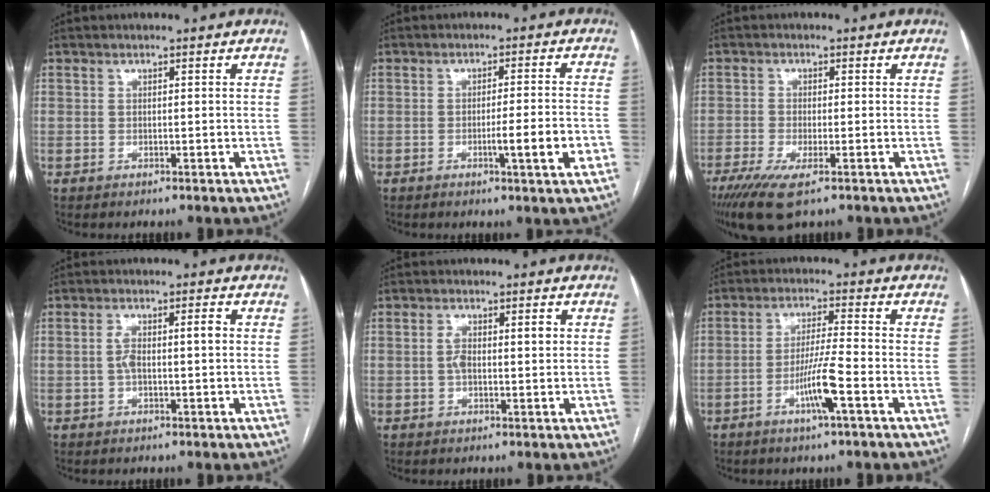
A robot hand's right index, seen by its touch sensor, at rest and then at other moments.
{"total": 6.1, "force": [-2.2, -0.4, 5.6], "torque": [-0.078, -0.004, -0.030]}
{"total": 6.7, "force": [-4.0, 1.3, 5.2], "torque": [-0.096, -0.018, -0.065]}
{"total": 4.3, "force": [0.2, 1.2, 4.1], "torque": [-0.081, 0.020, 0.005]}
{"total": 3.9, "force": [0.5, 1.6, 3.5], "torque": [-0.072, 0.020, 0.012]}
{"total": 6.8, "force": [-2.9, -0.5, 6.2], "torque": [-0.120, -0.003, -0.053]}